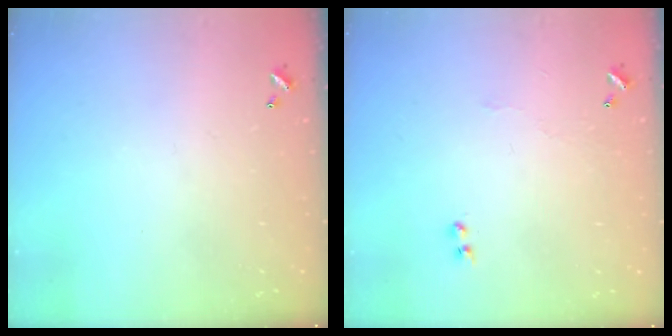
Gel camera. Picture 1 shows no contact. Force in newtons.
{"total": 2.6, "press": 2.5, "slide": 0.5}